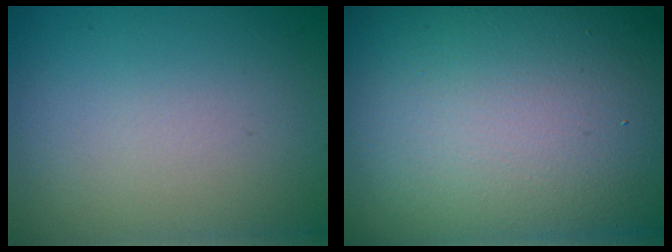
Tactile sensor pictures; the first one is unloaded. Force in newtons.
{"total": 25.8, "press": 25.8, "slide": 1.0}